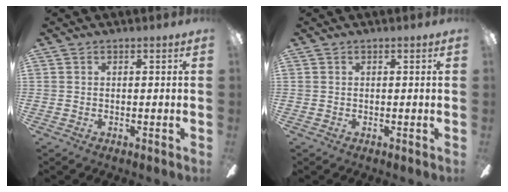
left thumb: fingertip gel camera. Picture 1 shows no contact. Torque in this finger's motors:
{"motor_torque": [0.04, -0.01, 0.09, -0.21, 0.00]}